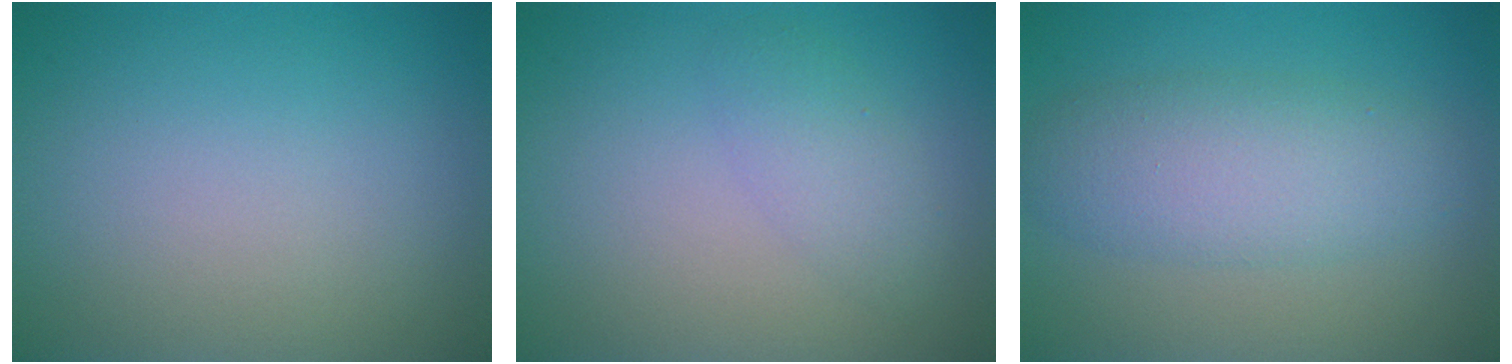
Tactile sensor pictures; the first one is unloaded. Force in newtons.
{"total": 2.1, "press": 2.1, "slide": 0.1}
{"total": 4.8, "press": 4.8, "slide": 0.2}